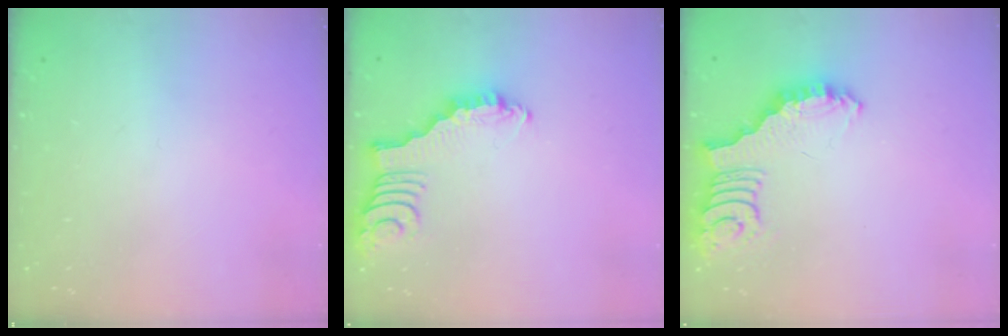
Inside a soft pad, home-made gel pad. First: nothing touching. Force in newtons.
{"total": 2.4, "press": 2.4, "slide": 0.3}
{"total": 2.6, "press": 2.6, "slide": 0.5}